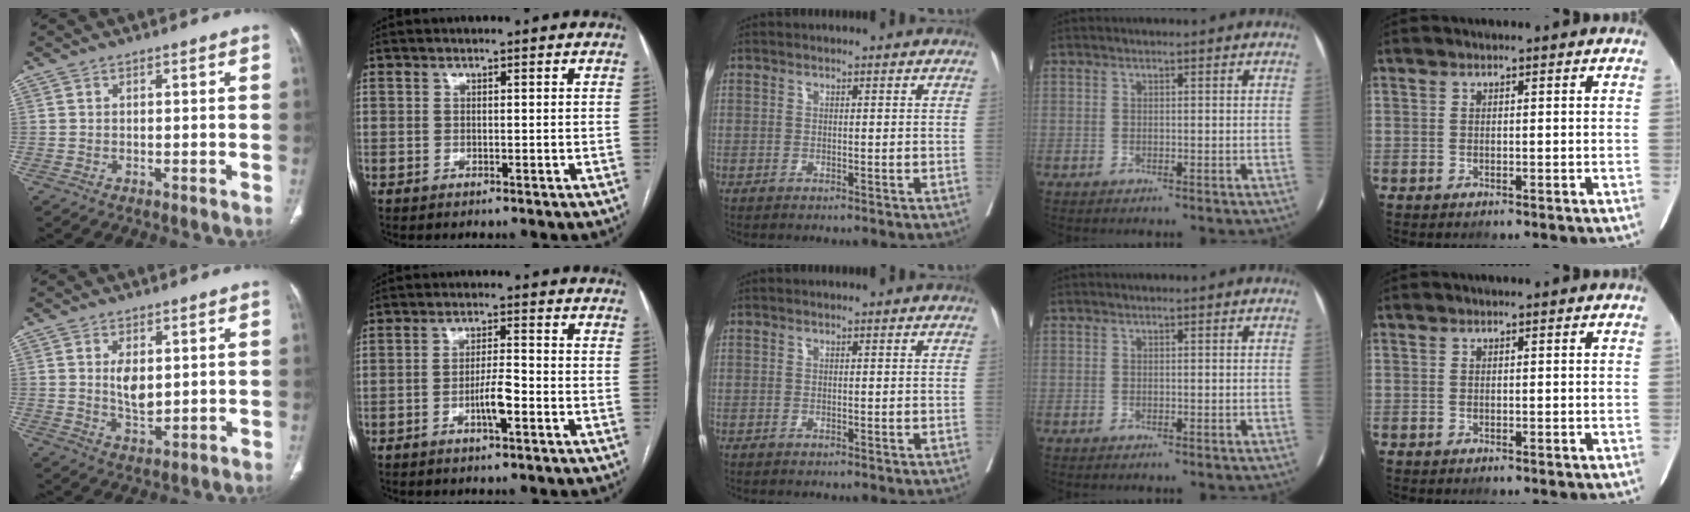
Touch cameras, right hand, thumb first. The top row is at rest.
{"thumb": {"total": 5.6, "force": [1.2, 3.0, 4.6], "torque": [-0.072, -0.015, 0.027]}, "index": {"total": 4.5, "force": [-1.8, 0.5, 4.0], "torque": [-0.073, 0.000, -0.034]}}